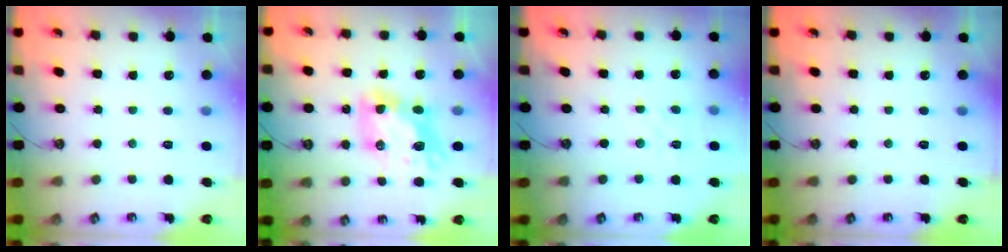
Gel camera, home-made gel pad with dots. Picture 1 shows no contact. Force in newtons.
{"total": 12.8, "press": 12.7, "slide": 1.3}
{"total": 1.5, "press": 1.4, "slide": 0.6}
{"total": 0.0}